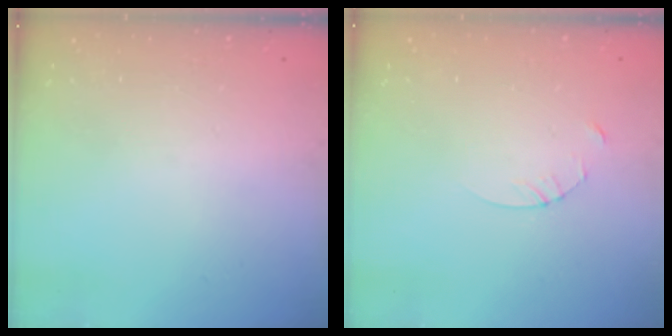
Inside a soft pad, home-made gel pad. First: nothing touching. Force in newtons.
{"total": 3.2, "press": 3.2, "slide": 0.3}